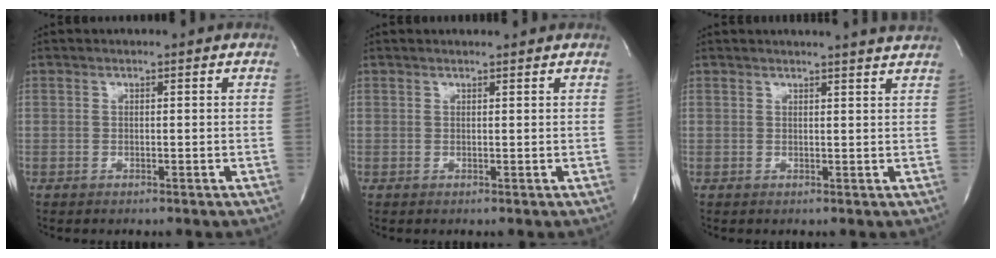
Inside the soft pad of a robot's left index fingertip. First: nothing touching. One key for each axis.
{"total": 1.6, "fx": 1.5, "fy": 0.1, "fz": 0.4, "tx": -0.010, "ty": 0.010, "tz": 0.022}
{"total": 5.5, "fx": 5.2, "fy": -0.8, "fz": 1.5, "tx": -0.020, "ty": -0.003, "tz": 0.046}